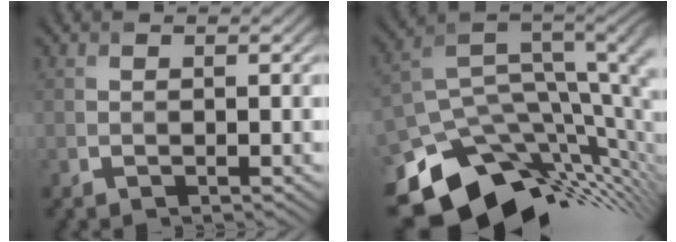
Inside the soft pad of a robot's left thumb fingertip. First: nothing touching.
{"total": 13.9, "force": [-4.9, 7.9, 10.3], "torque": [-0.191, -0.023, -0.065]}